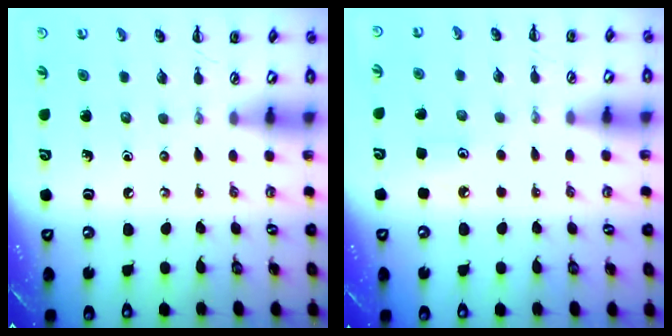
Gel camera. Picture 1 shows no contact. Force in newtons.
{"total": 5.1, "press": 4.9, "slide": 1.5}